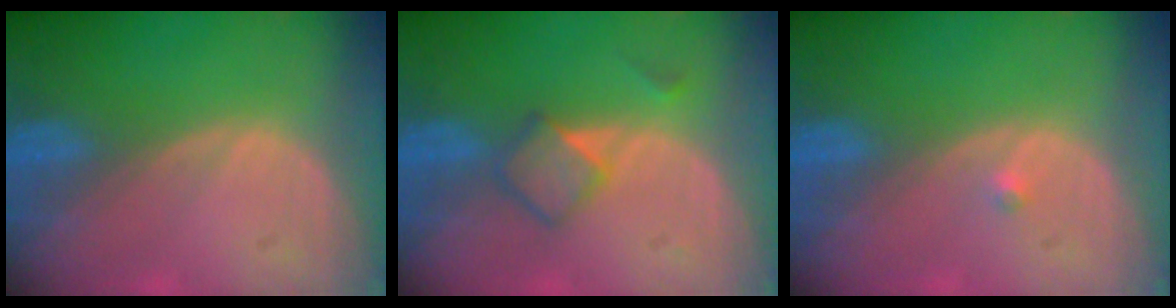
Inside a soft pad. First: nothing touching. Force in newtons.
{"total": 3.9, "press": 3.8, "slide": 0.3}
{"total": 0.7, "press": 0.5, "slide": 0.4}